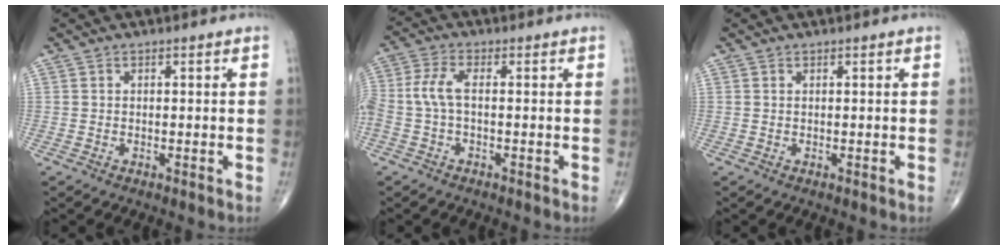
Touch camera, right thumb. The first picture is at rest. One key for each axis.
{"total": 5.6, "fx": -0.6, "fy": 2.5, "fz": 5.1, "tx": -0.135, "ty": 0.016, "tz": -0.017}
{"total": 0.0}